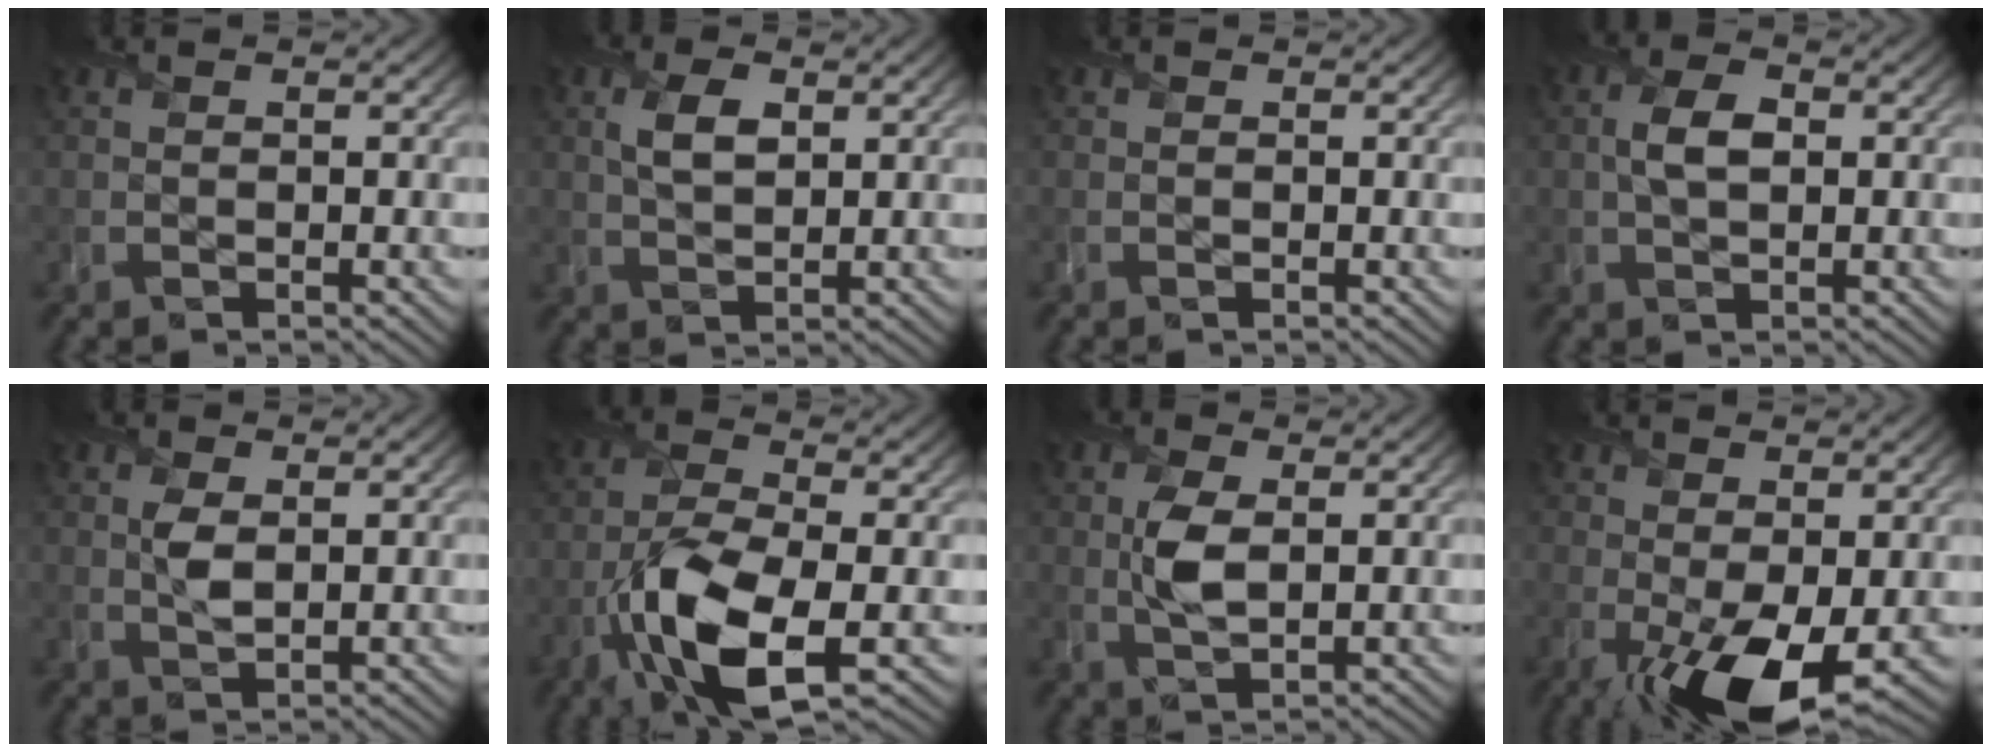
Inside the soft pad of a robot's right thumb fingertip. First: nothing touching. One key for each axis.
{"total": 3.7, "fx": 1.3, "fy": 1.9, "fz": 2.8, "tx": -0.067, "ty": 0.003, "tz": 0.025}
{"total": 0.0}
{"total": 3.5, "fx": 0.4, "fy": 1.9, "fz": 2.9, "tx": -0.067, "ty": 0.003, "tz": 0.004}
{"total": 2.4, "fx": 0.6, "fy": 1.3, "fz": 1.9, "tx": -0.045, "ty": -0.004, "tz": 0.012}
{"total": 10.5, "fx": -4.2, "fy": 3.8, "fz": 8.9, "tx": -0.177, "ty": -0.011, "tz": -0.084}
{"total": 3.5, "fx": 0.9, "fy": 1.6, "fz": 2.9, "tx": -0.065, "ty": 0.000, "tz": 0.018}
{"total": 8.5, "fx": -2.6, "fy": 3.6, "fz": 7.2, "tx": -0.144, "ty": -0.030, "tz": -0.032}